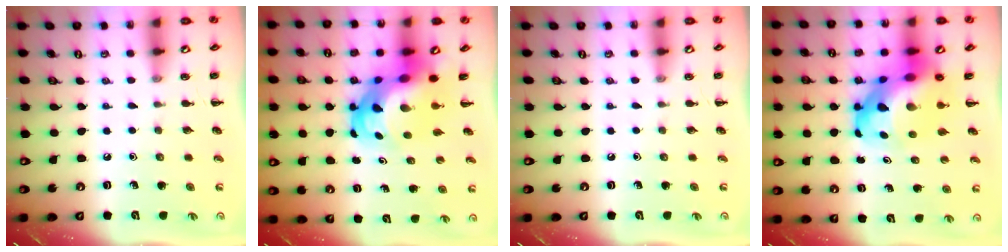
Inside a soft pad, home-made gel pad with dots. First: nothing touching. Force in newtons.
{"total": 9.6, "press": 9.2, "slide": 2.9}
{"total": 0.0}
{"total": 15.9, "press": 15.4, "slide": 4.2}